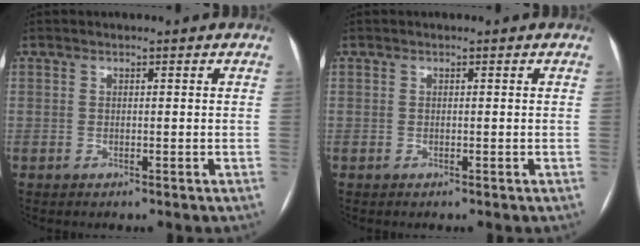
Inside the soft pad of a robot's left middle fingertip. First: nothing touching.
{"total": 0.0}